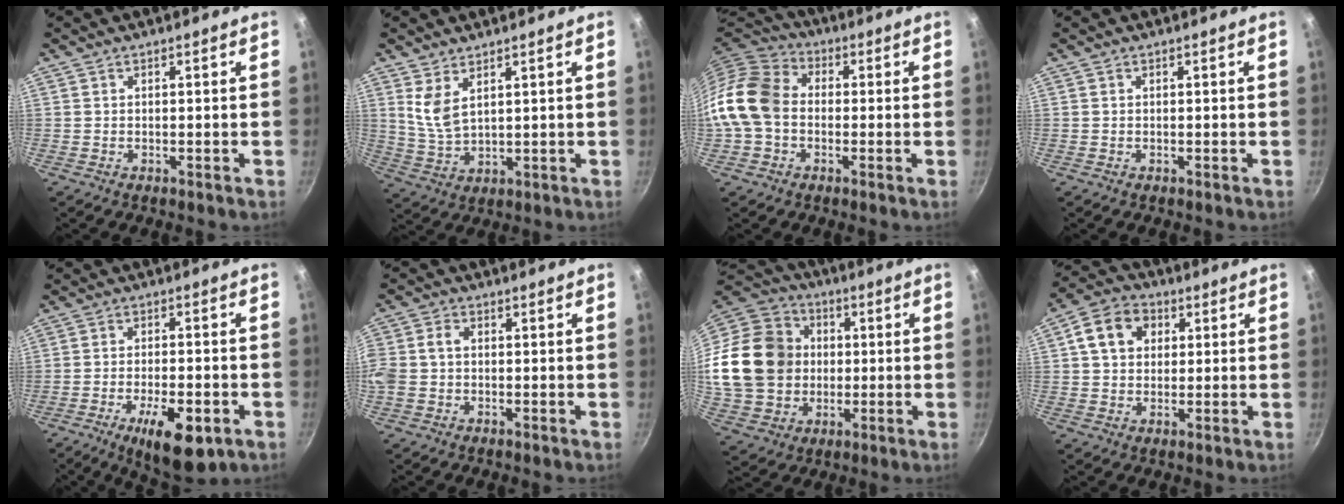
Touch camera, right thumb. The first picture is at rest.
{"total": 5.6, "force": [2.9, 2.6, 4.0], "torque": [-0.074, -0.032, 0.066]}
{"total": 13.0, "force": [-1.3, 10.0, 8.2], "torque": [-0.134, 0.027, -0.045]}
{"total": 0.0}
{"total": 11.6, "force": [-5.2, 4.4, 9.4], "torque": [-0.140, 0.014, -0.072]}
{"total": 6.8, "force": [-0.3, 5.4, 4.2], "torque": [-0.093, 0.013, -0.017]}
{"total": 22.9, "force": [1.0, 19.2, 12.5], "torque": [-0.223, 0.029, 0.029]}
{"total": 9.5, "force": [2.5, 7.5, 5.2], "torque": [-0.066, 0.013, 0.029]}